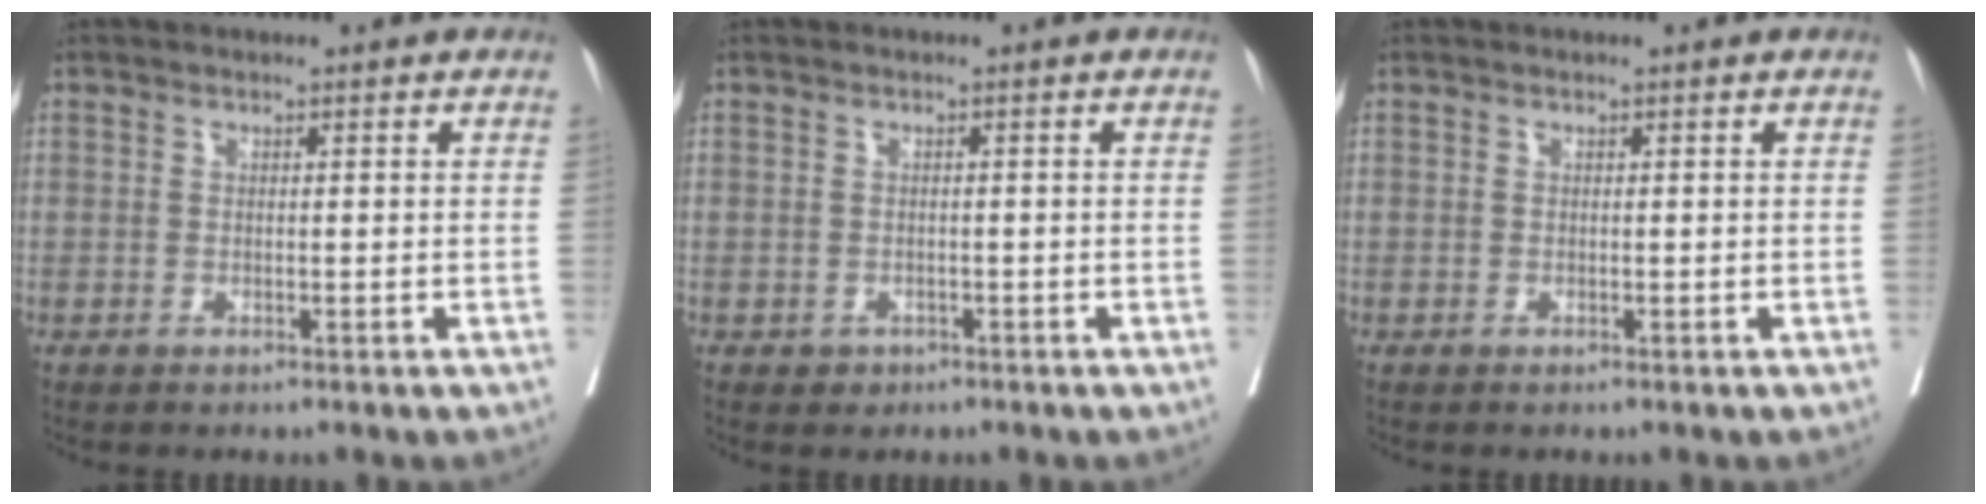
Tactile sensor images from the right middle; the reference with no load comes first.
{"total": 1.3, "force": [-0.6, 1.1, 0.2], "torque": [-0.002, 0.004, -0.005]}
{"total": 0.0}